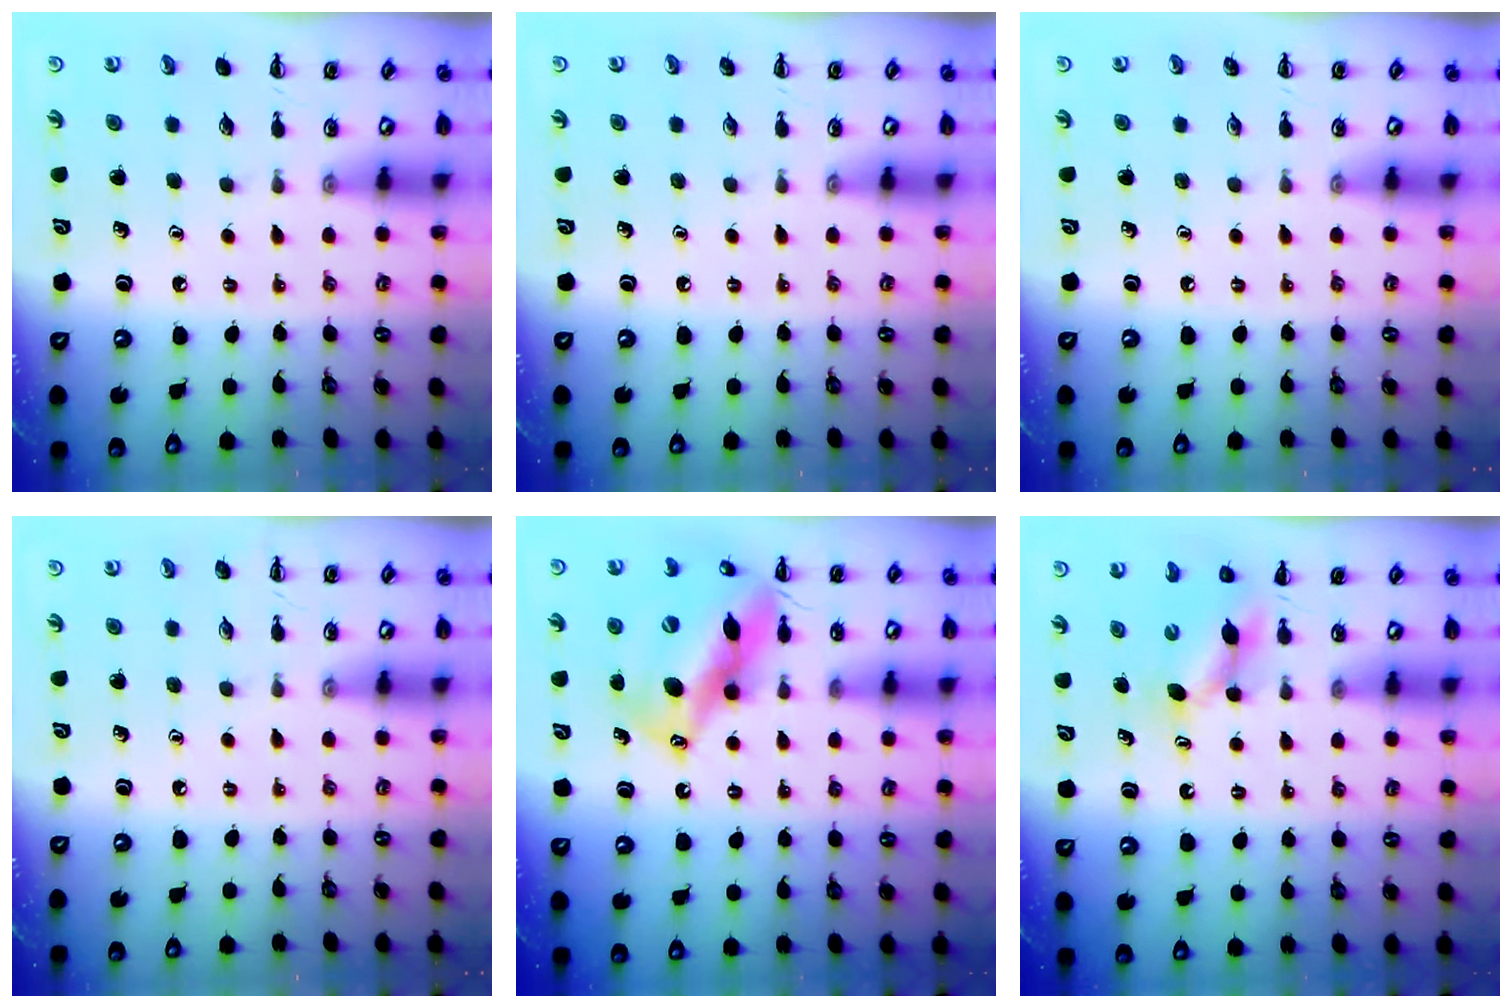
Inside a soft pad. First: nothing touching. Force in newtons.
{"total": 0.0}
{"total": 0.0}
{"total": 0.0}
{"total": 16.1, "press": 15.4, "slide": 4.7}
{"total": 4.5, "press": 4.4, "slide": 0.6}